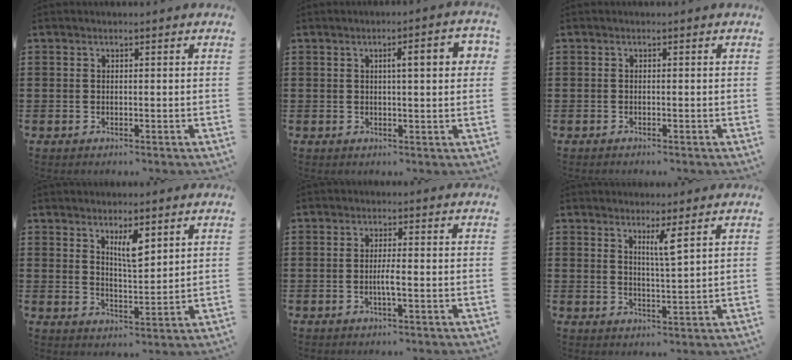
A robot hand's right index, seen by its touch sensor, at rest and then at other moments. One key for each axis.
{"total": 4.7, "fx": 0.9, "fy": 0.8, "fz": 4.6, "tx": -0.070, "ty": 0.001, "tz": 0.008}
{"total": 0.5, "fx": -0.5, "fy": -0.2, "fz": 0.2, "tx": -0.005, "ty": -0.004, "tz": -0.009}
{"total": 4.7, "fx": 2.7, "fy": 1.4, "fz": 3.6, "tx": -0.061, "ty": 0.000, "tz": 0.043}
{"total": 2.4, "fx": -0.7, "fy": 0.0, "fz": 2.3, "tx": -0.048, "ty": -0.004, "tz": -0.016}
{"total": 3.2, "fx": 2.0, "fy": -0.1, "fz": 2.6, "tx": -0.047, "ty": -0.006, "tz": 0.031}